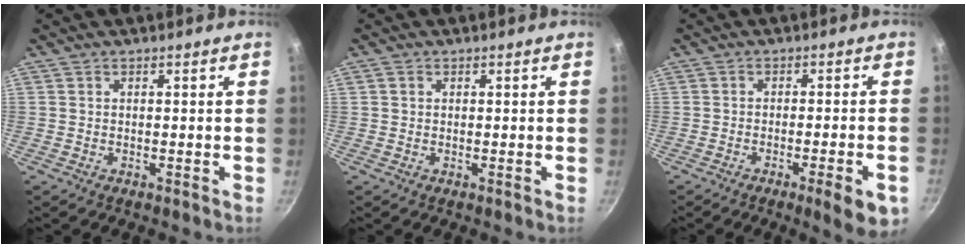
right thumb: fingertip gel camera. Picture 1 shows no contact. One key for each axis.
{"total": 0.8, "fx": 0.2, "fy": 0.7, "fz": 0.3, "tx": -0.003, "ty": 0.004, "tz": 0.002}
{"total": 7.7, "fx": -3.5, "fy": 1.4, "fz": 6.7, "tx": -0.078, "ty": 0.013, "tz": -0.042}